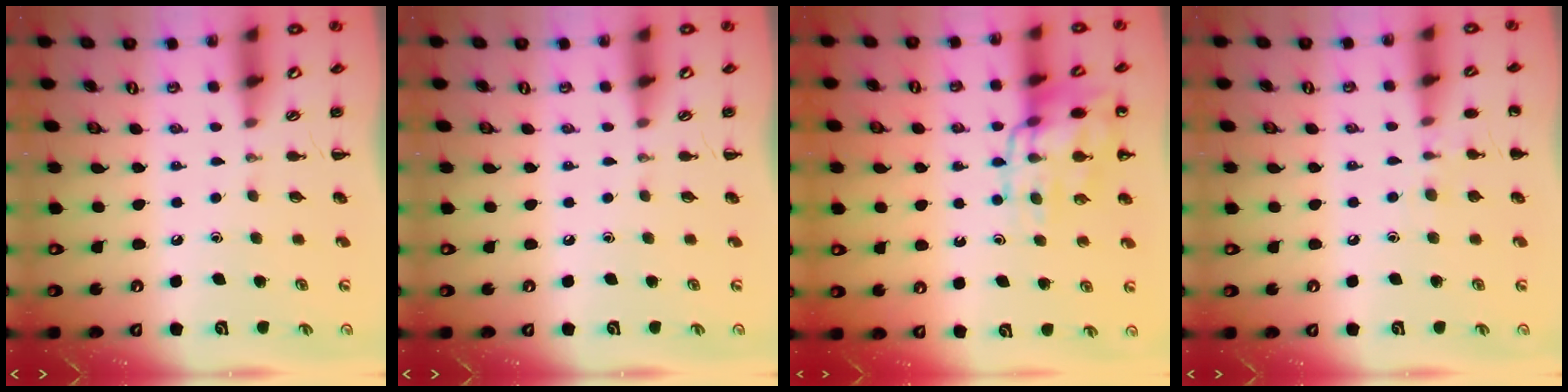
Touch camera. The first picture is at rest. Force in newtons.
{"total": 0.0}
{"total": 14.5, "press": 14.3, "slide": 2.4}
{"total": 5.9, "press": 5.6, "slide": 1.8}